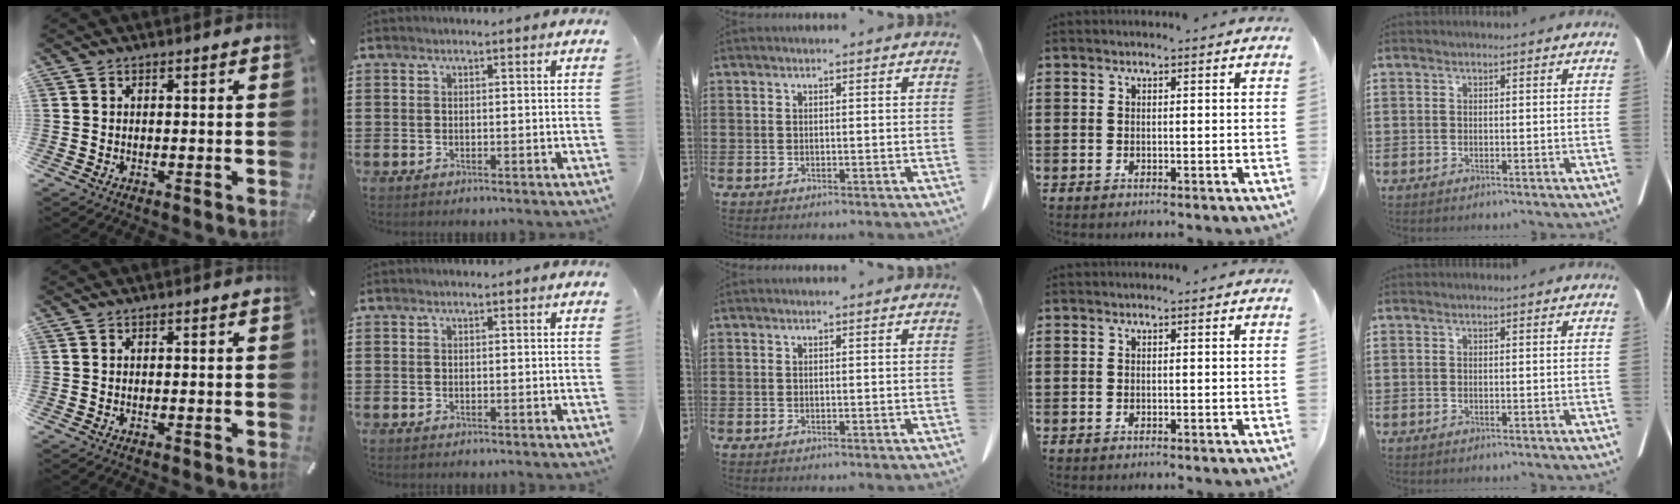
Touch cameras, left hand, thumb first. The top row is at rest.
{}